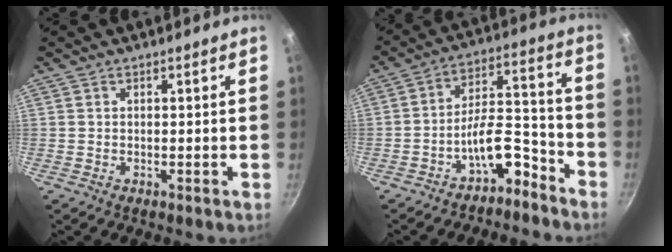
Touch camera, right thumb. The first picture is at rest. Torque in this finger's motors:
{"motor_torque": [4.71, 0.30, 1.45, -1.32, 0.26]}